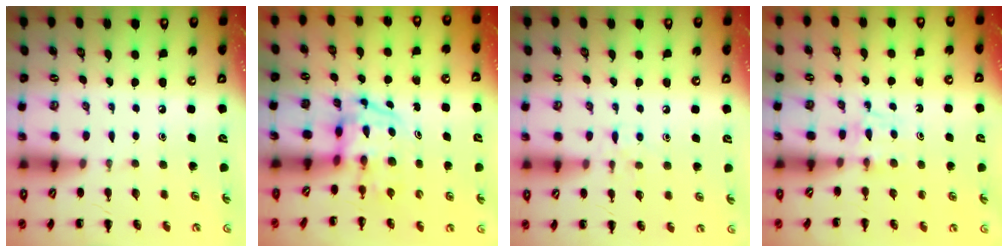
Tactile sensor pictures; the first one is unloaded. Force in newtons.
{"total": 4.0, "press": 3.9, "slide": 0.6}
{"total": 5.5, "press": 5.2, "slide": 1.7}
{"total": 4.0, "press": 3.7, "slide": 1.4}